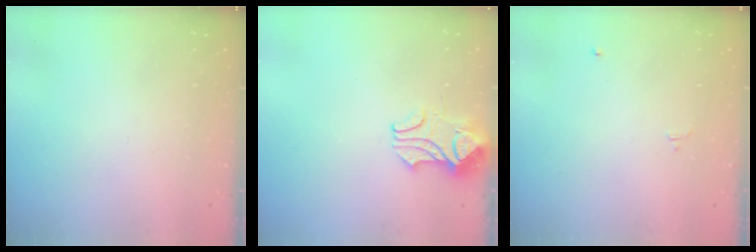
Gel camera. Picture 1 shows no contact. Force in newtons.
{"total": 2.2, "press": 2.0, "slide": 0.8}
{"total": 1.6, "press": 1.6, "slide": 0.3}